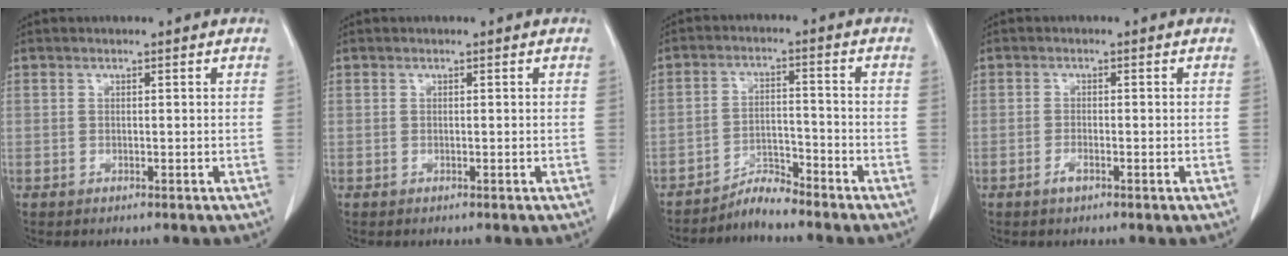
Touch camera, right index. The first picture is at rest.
{"total": 0.0}
{"total": 3.8, "force": [-3.8, 0.2, 0.2], "torque": [0.002, -0.006, -0.068]}
{"total": 1.5, "force": [-0.9, 0.3, 1.1], "torque": [-0.022, 0.000, -0.016]}